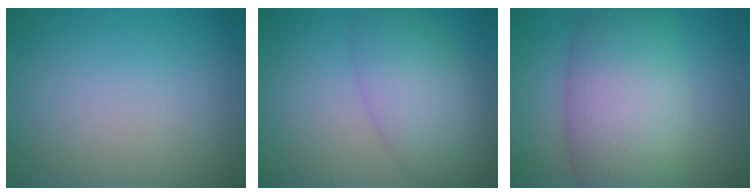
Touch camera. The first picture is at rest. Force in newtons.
{"total": 5.1, "press": 5.1, "slide": 0.1}
{"total": 9.9, "press": 9.9, "slide": 0.5}